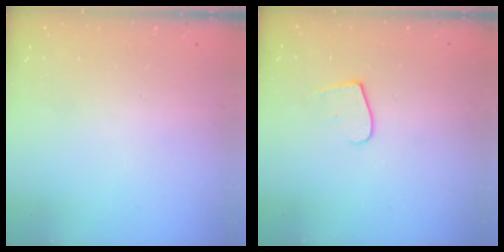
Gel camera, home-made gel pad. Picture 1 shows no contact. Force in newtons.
{"total": 6.7, "press": 6.7, "slide": 0.6}